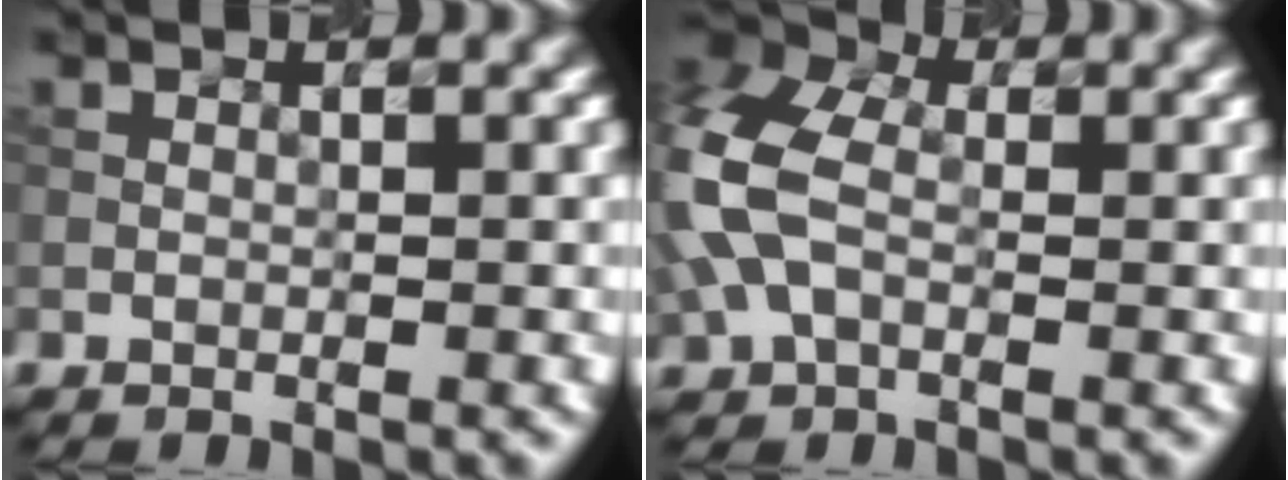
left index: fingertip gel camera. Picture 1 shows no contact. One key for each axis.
{"total": 7.4, "fx": -0.2, "fy": 5.0, "fz": 5.4, "tx": -0.153, "ty": 0.009, "tz": -0.022}